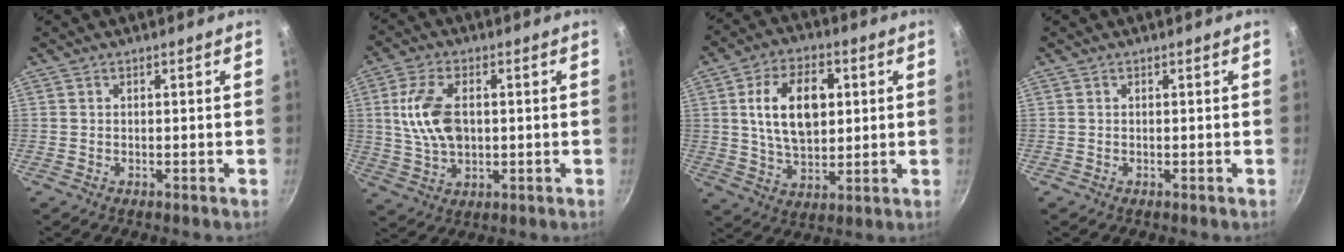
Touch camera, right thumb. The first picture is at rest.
{"total": 10.7, "force": [1.4, 6.5, 8.4], "torque": [-0.153, 0.000, 0.025]}
{"total": 14.4, "force": [2.8, 9.0, 10.9], "torque": [-0.160, -0.003, 0.048]}
{"total": 0.0}